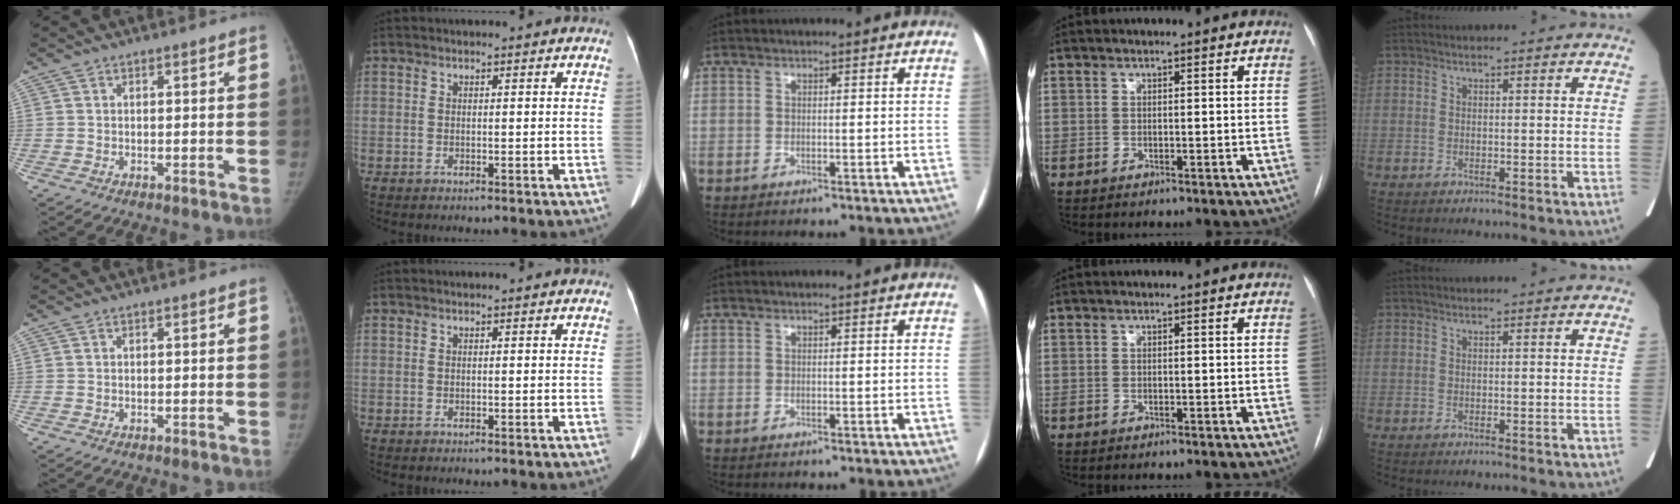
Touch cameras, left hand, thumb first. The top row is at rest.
{}